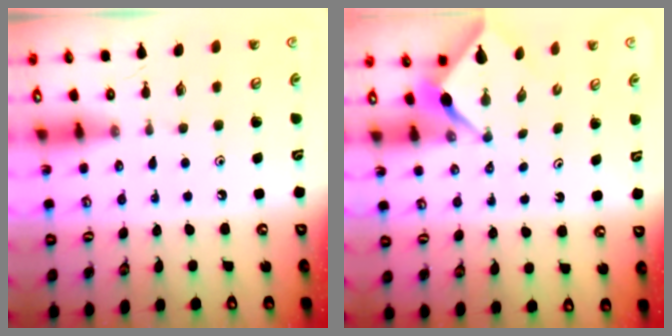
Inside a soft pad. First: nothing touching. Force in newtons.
{"total": 2.5, "press": 2.5, "slide": 0.3}